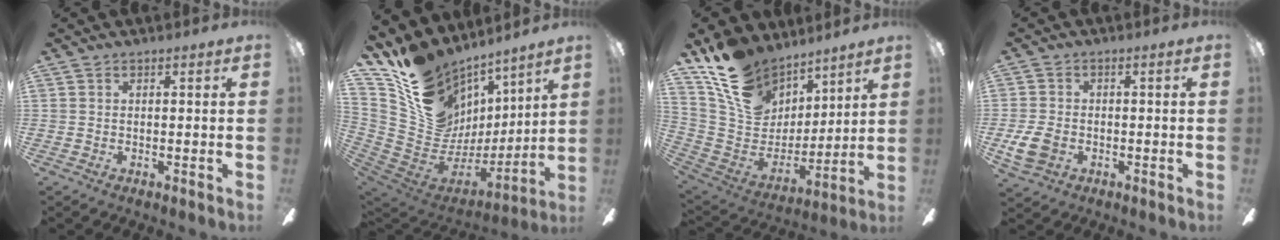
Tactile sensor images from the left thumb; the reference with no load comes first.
{"total": 18.3, "force": [12.4, 12.2, 5.7], "torque": [-0.112, -0.102, 0.249]}
{"total": 19.0, "force": [12.8, 12.1, 7.2], "torque": [-0.150, -0.075, 0.246]}
{"total": 6.1, "force": [-2.0, 4.3, 3.9], "torque": [-0.086, 0.001, -0.038]}